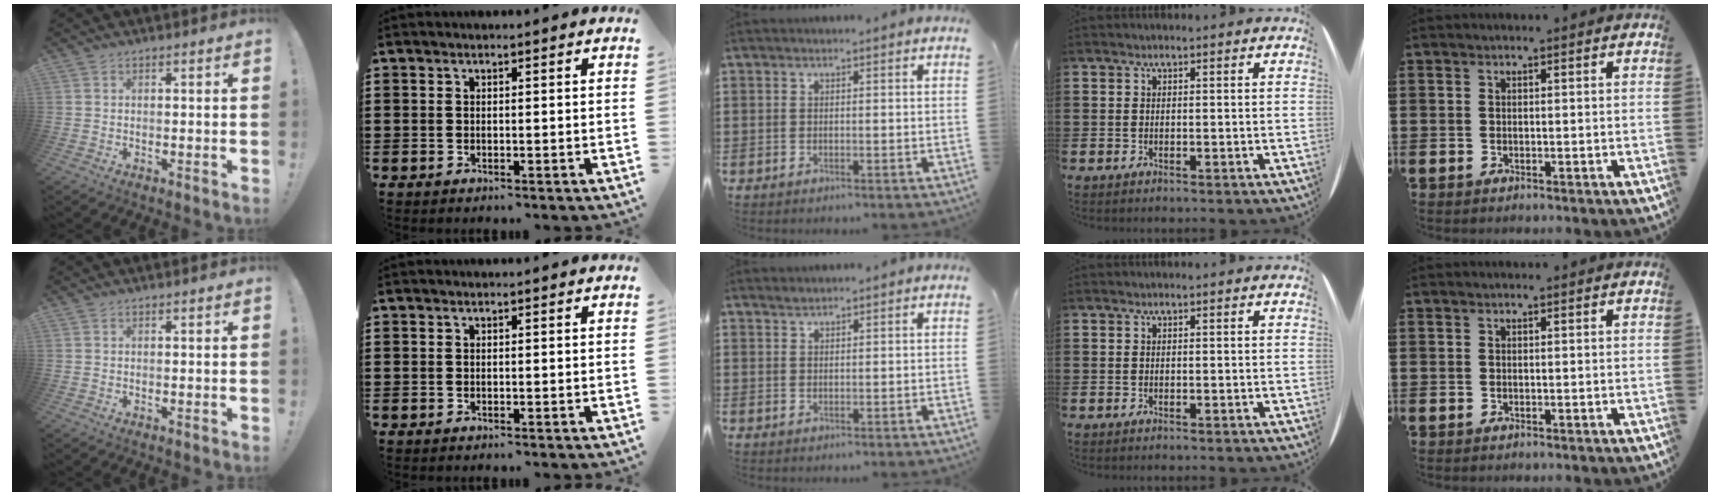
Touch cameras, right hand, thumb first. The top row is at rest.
{"middle": {"total": 1.2, "force": [1.2, -0.1, 0.1], "torque": [-0.005, -0.001, 0.023]}}